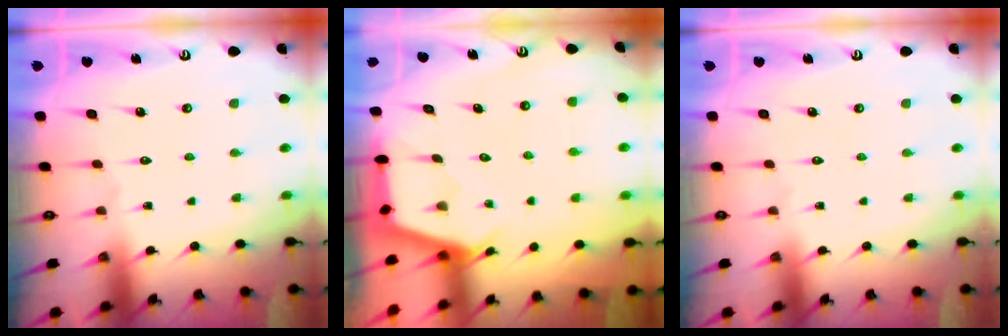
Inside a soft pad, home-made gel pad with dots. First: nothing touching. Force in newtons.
{"total": 2.7, "press": 2.6, "slide": 0.3}
{"total": 0.0}